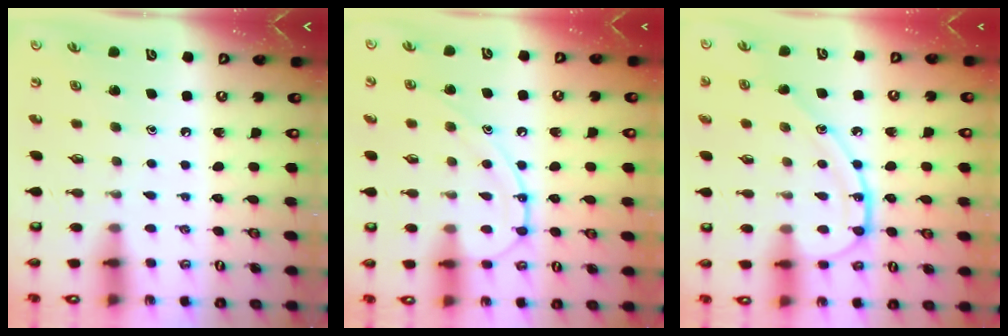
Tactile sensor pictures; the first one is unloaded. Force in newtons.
{"total": 12.4, "press": 12.3, "slide": 1.3}
{"total": 11.5, "press": 11.5, "slide": 0.4}